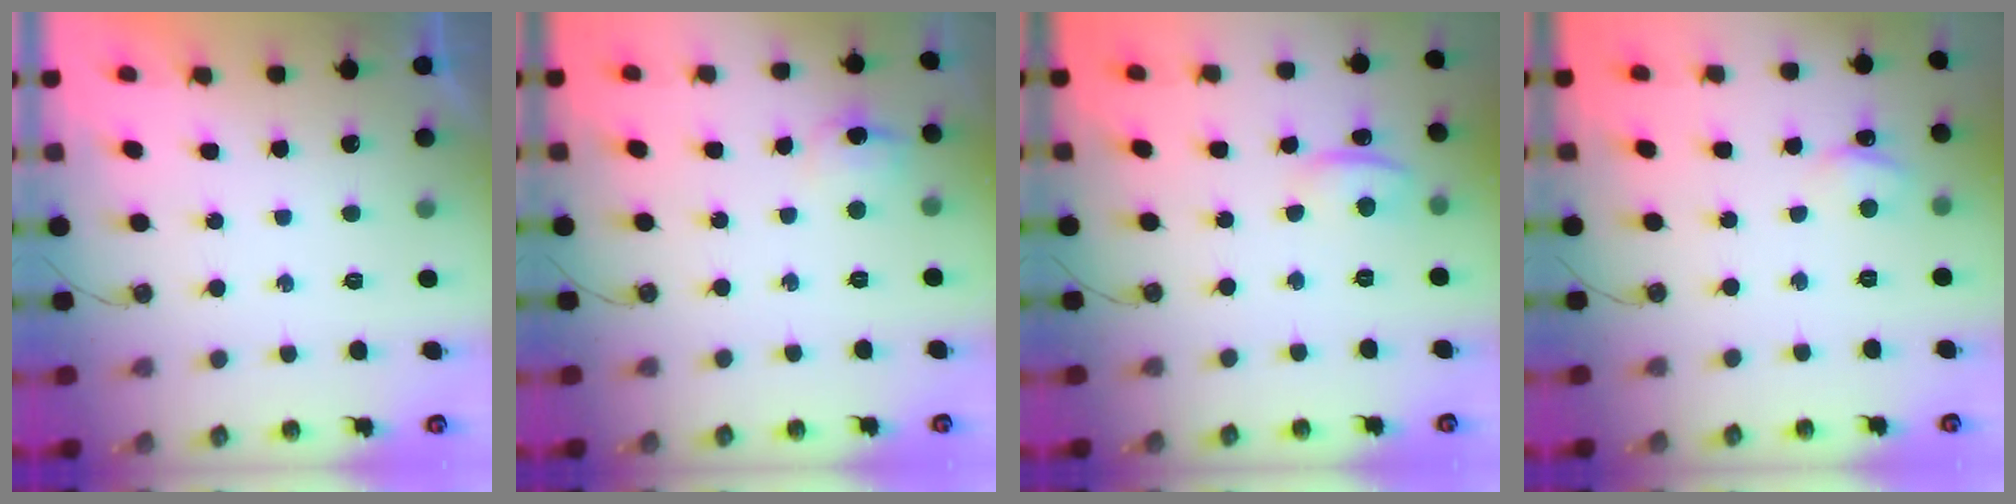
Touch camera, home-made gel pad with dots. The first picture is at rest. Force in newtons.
{"total": 7.7, "press": 7.7, "slide": 0.8}
{"total": 8.6, "press": 2.0, "slide": 8.3}
{"total": 2.5, "press": 2.5, "slide": 0.4}